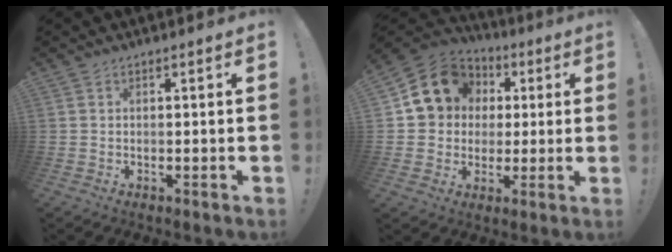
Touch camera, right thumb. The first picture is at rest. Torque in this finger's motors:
{"motor_torque": [0.05, 0.55, 0.07, 0.07, 0.06]}